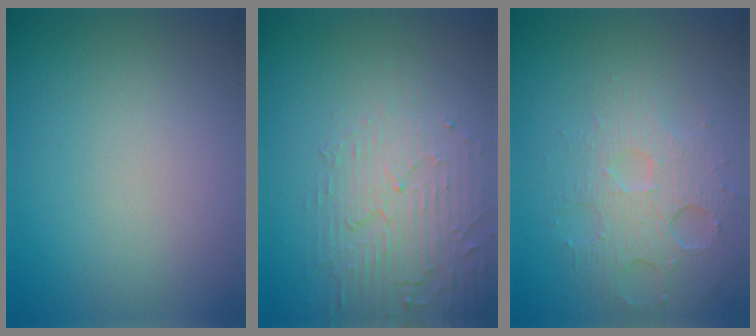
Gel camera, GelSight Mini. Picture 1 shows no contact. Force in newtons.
{"total": 5.0, "press": 3.3, "slide": 3.8}
{"total": 3.6, "press": 3.3, "slide": 1.5}